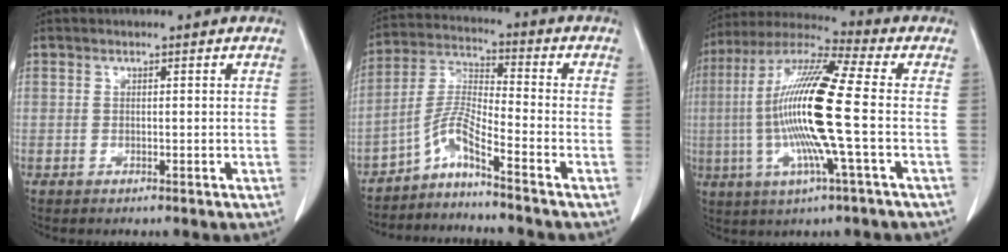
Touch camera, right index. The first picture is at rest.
{"total": 6.6, "force": [-5.1, -1.0, 4.0], "torque": [-0.093, 0.002, -0.099]}
{"total": 16.9, "force": [-1.8, 0.1, 16.8], "torque": [-0.341, -0.001, -0.047]}